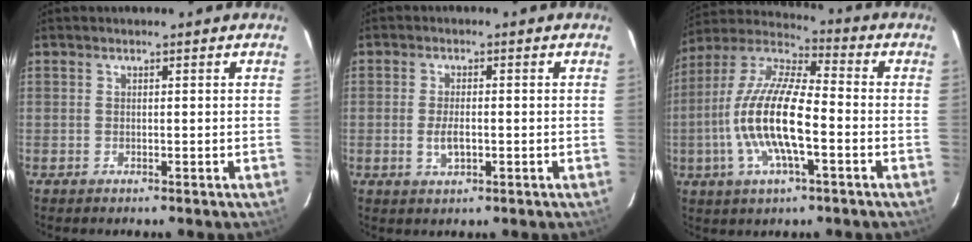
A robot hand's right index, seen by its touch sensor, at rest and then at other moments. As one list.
[{"total": 3.6, "force": [-0.8, 1.5, 3.1], "torque": [-0.061, -0.005, -0.013]}, {"total": 16.9, "force": [-3.8, 5.1, 15.7], "torque": [-0.312, -0.003, -0.082]}]